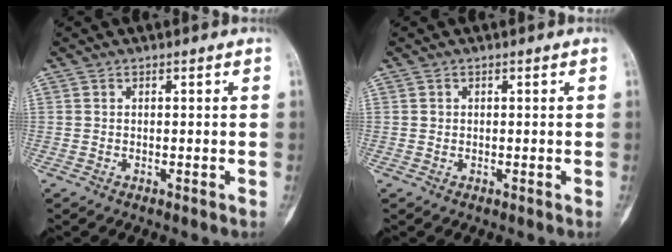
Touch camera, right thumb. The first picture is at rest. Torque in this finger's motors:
{"motor_torque": [0.30, 0.54, 0.15, -0.27, 0.09]}